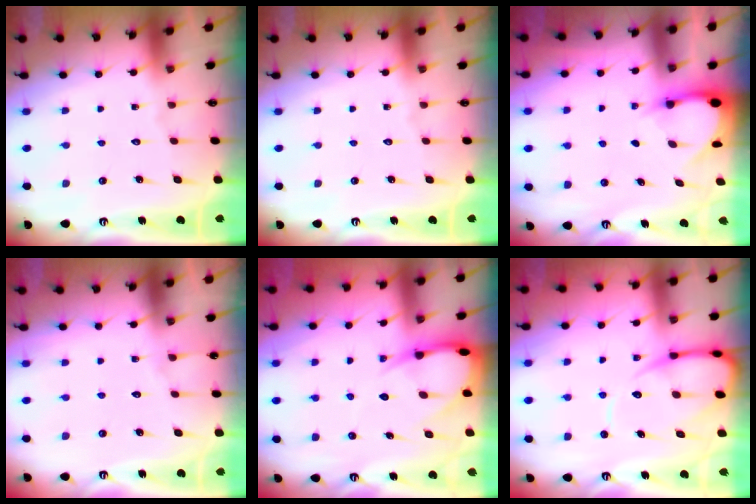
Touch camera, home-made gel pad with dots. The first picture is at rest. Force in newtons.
{"total": 0.0}
{"total": 3.2, "press": 3.2, "slide": 0.3}
{"total": 4.7, "press": 4.6, "slide": 0.5}
{"total": 9.1, "press": 9.1, "slide": 1.0}
{"total": 9.8, "press": 9.7, "slide": 1.1}